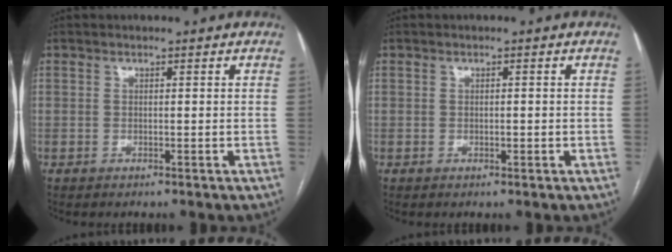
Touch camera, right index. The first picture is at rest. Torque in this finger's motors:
{"motor_torque": [0.02, 0.24, -0.03, -0.01]}